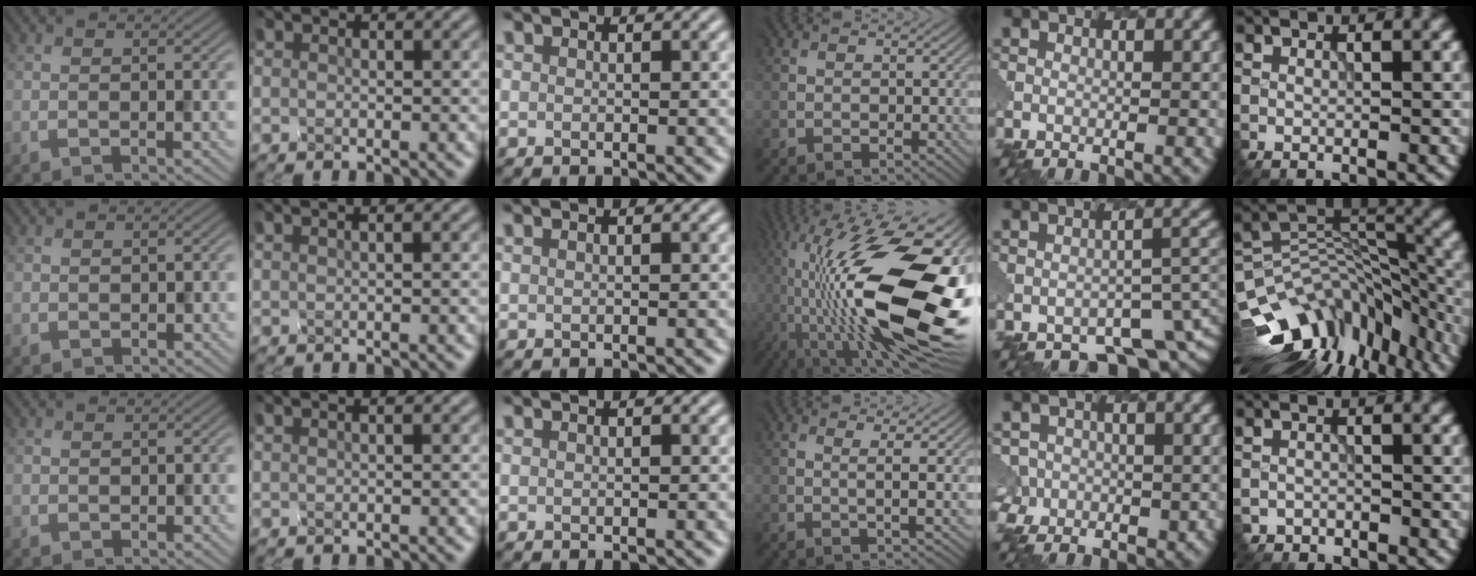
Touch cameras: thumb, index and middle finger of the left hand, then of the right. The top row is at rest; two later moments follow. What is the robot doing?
{"motion": "disassemble", "object": "battery cover"}